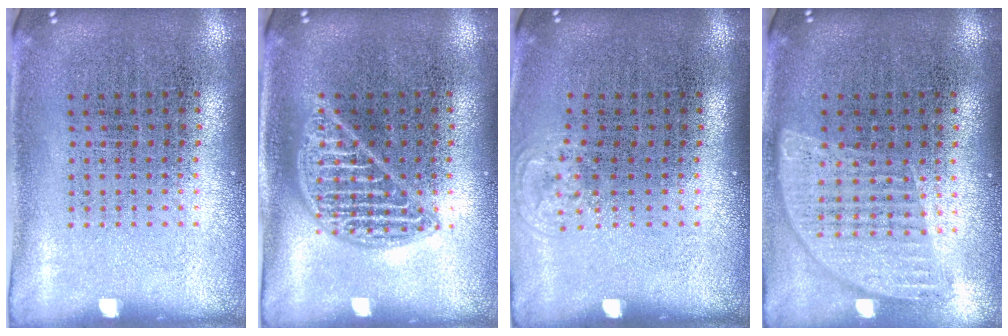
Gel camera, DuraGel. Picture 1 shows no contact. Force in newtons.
{"total": 2.3, "press": 2.3, "slide": 0.3}
{"total": 0.6, "press": 0.5, "slide": 0.3}
{"total": 0.9, "press": 0.9, "slide": 0.0}